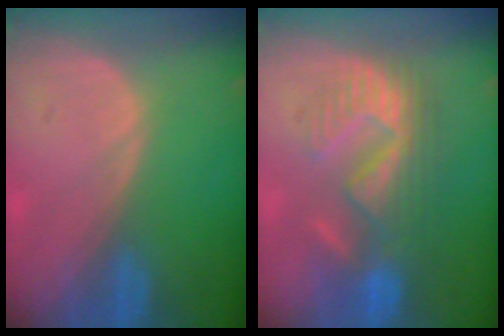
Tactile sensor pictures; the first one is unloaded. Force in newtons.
{"total": 9.0, "press": 8.9, "slide": 1.6}